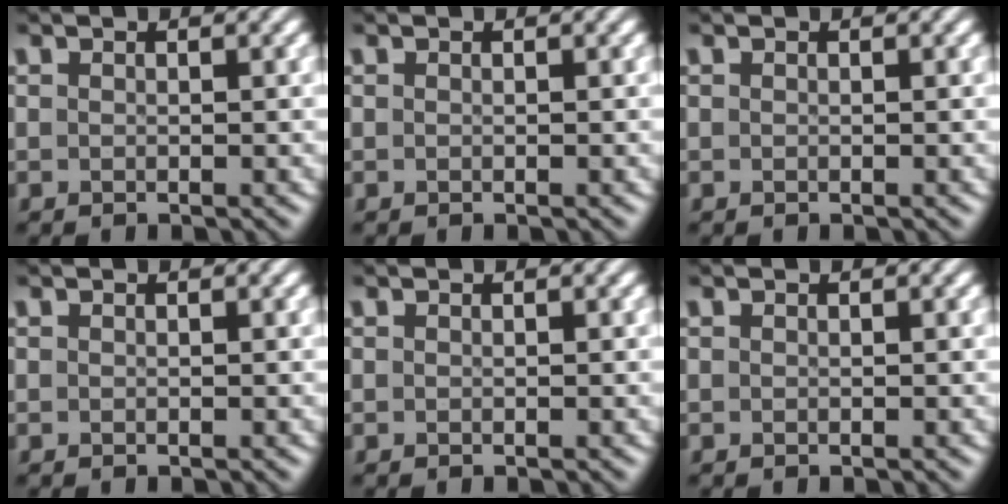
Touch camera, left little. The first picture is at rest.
{"total": 0.0}
{"total": 0.0}
{"total": 0.0}
{"total": 0.0}
{"total": 0.0}